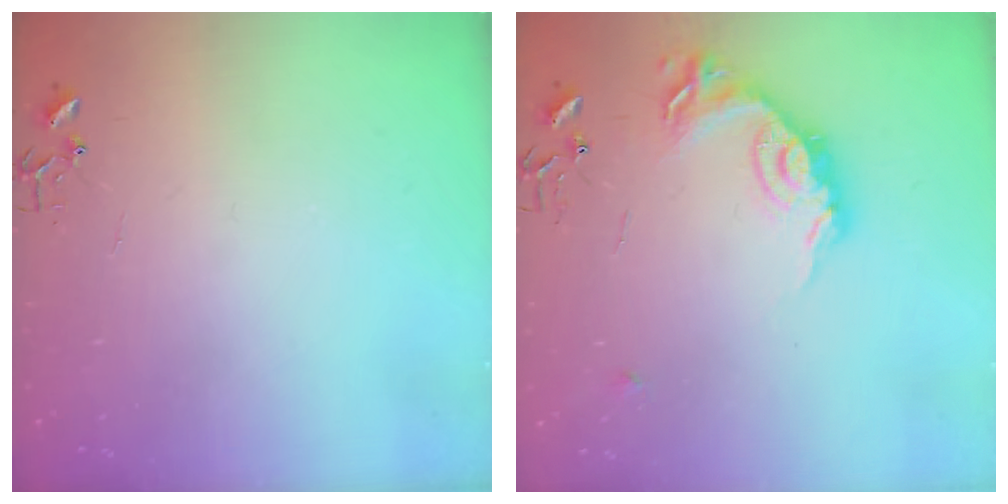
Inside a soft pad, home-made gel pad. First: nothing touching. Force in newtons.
{"total": 16.3, "press": 16.3, "slide": 0.9}